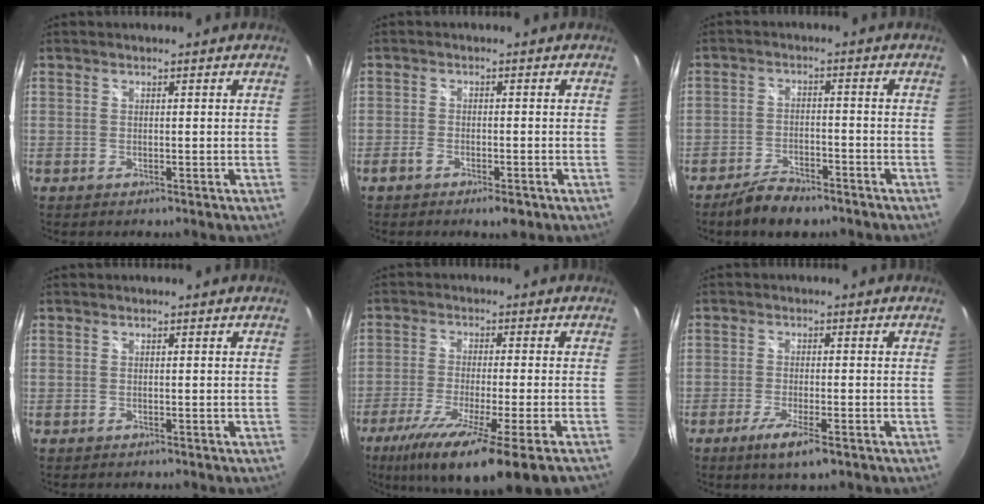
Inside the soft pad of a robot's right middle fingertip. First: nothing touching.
{"total": 3.9, "force": [-2.7, 1.5, 2.4], "torque": [-0.059, -0.004, -0.050]}
{"total": 7.1, "force": [-5.7, 2.4, 3.5], "torque": [-0.086, -0.006, -0.096]}
{"total": 0.0}
{"total": 15.3, "force": [-10.1, -0.3, 11.5], "torque": [-0.220, -0.069, -0.167]}
{"total": 5.6, "force": [-3.2, 0.8, 4.5], "torque": [-0.098, -0.018, -0.058]}